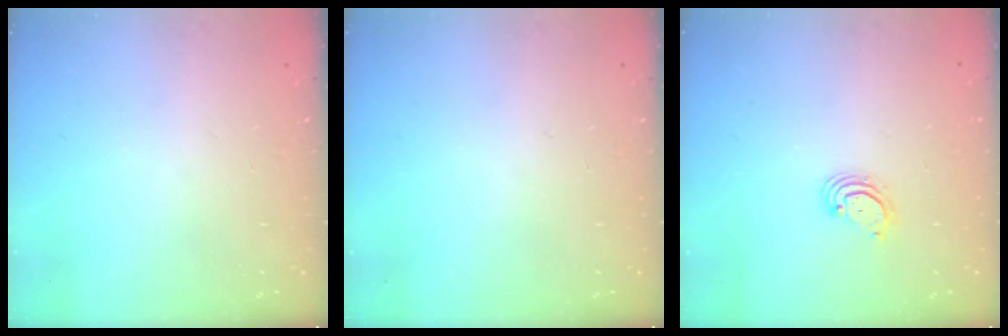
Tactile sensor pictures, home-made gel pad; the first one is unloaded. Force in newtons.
{"total": 0.0}
{"total": 3.0, "press": 3.0, "slide": 0.3}